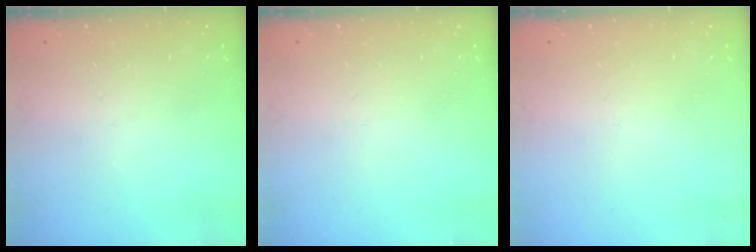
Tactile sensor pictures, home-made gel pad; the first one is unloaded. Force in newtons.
{"total": 0.0}
{"total": 1.5, "press": 1.4, "slide": 0.2}